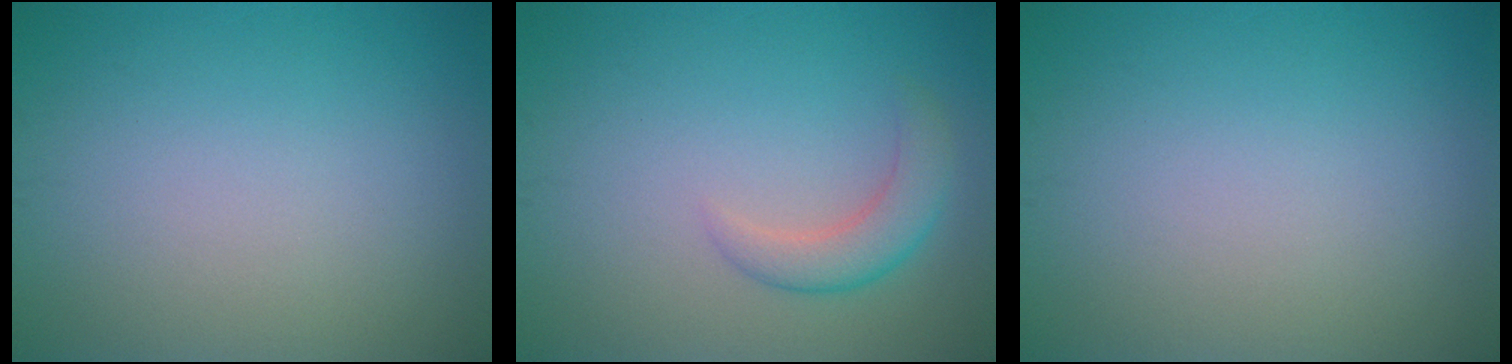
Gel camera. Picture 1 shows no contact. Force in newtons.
{"total": 2.7, "press": 2.7, "slide": 0.2}
{"total": 0.0}